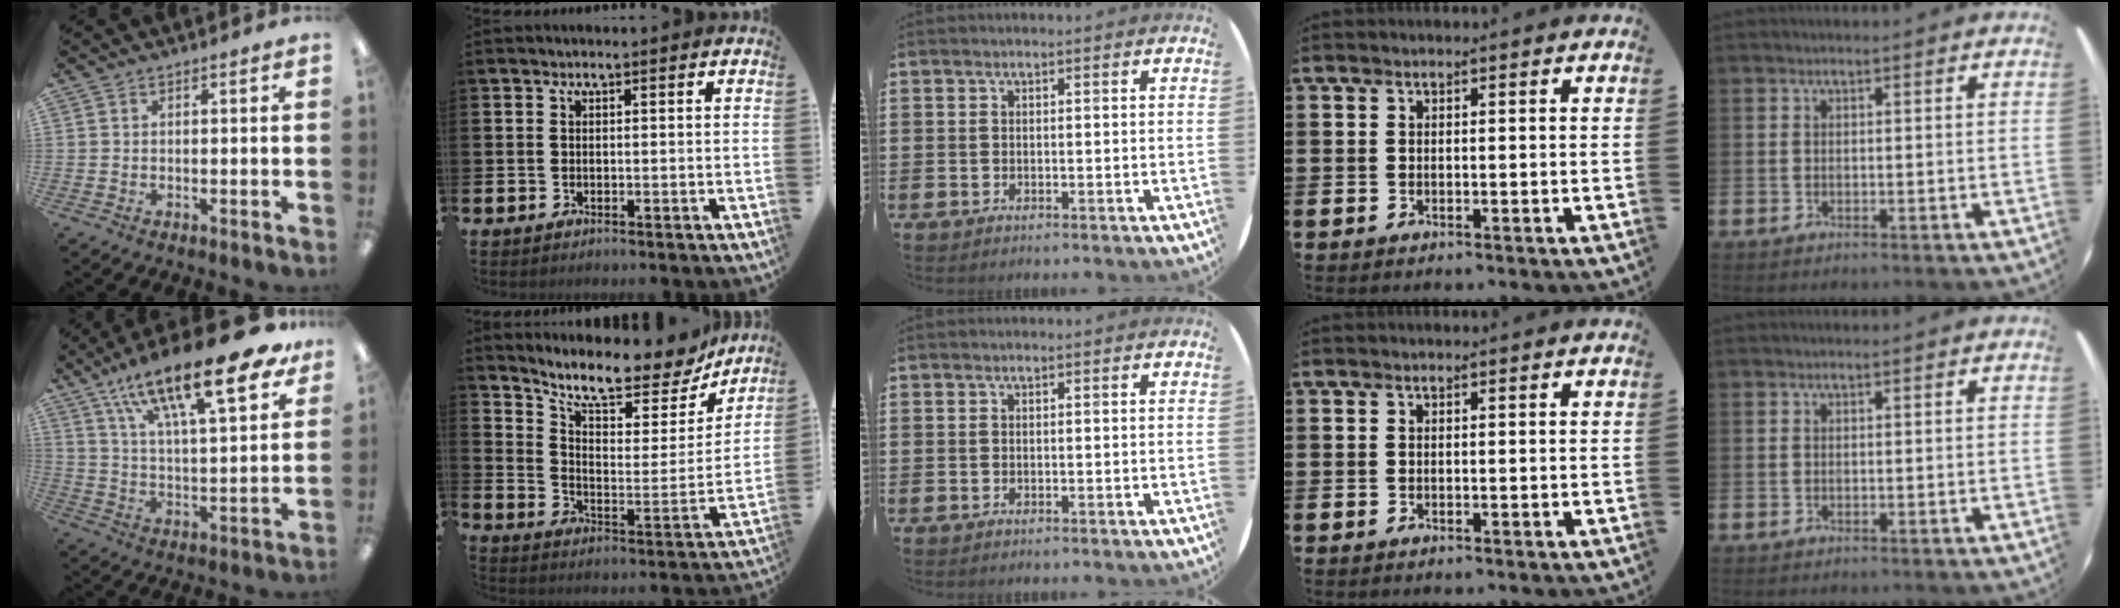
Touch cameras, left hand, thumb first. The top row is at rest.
{"thumb": {"total": 22.6, "force": [15.1, 6.7, 15.4], "torque": [-0.241, -0.088, 0.243]}, "index": {"total": 10.5, "force": [9.4, 2.2, 4.0], "torque": [-0.098, -0.066, 0.163]}}